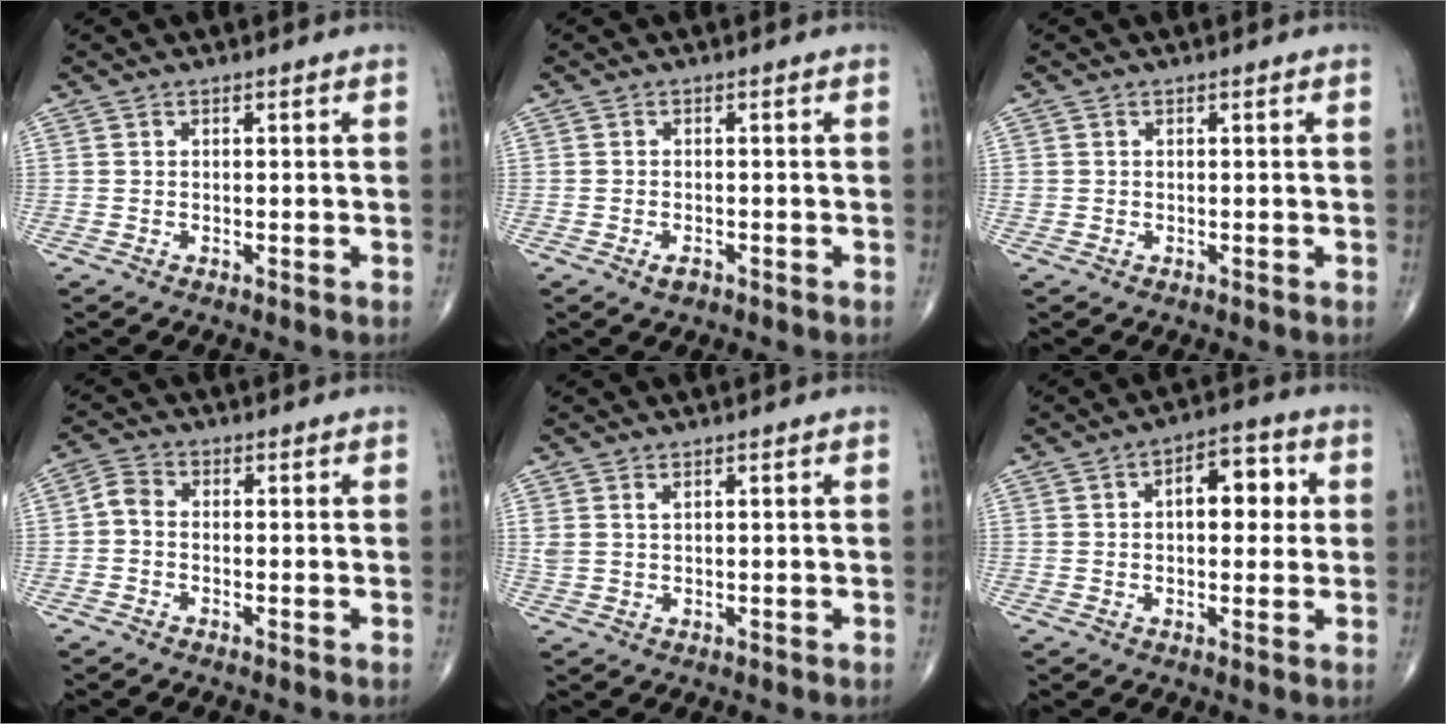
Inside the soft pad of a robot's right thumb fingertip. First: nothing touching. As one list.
[{"total": 1.6, "force": [-0.9, 0.8, 1.0], "torque": [-0.016, 0.004, -0.015]}, {"total": 0.6, "force": [0.1, 0.6, 0.1], "torque": [0.003, 0.003, 0.002]}, {"total": 2.9, "force": [-0.6, 2.0, 1.9], "torque": [-0.032, 0.009, -0.025]}, {"total": 1.7, "force": [1.0, 0.8, 1.2], "torque": [-0.028, 0.004, 0.028]}, {"total": 8.6, "force": [1.5, 4.7, 7.1], "torque": [-0.070, 0.015, 0.015]}]